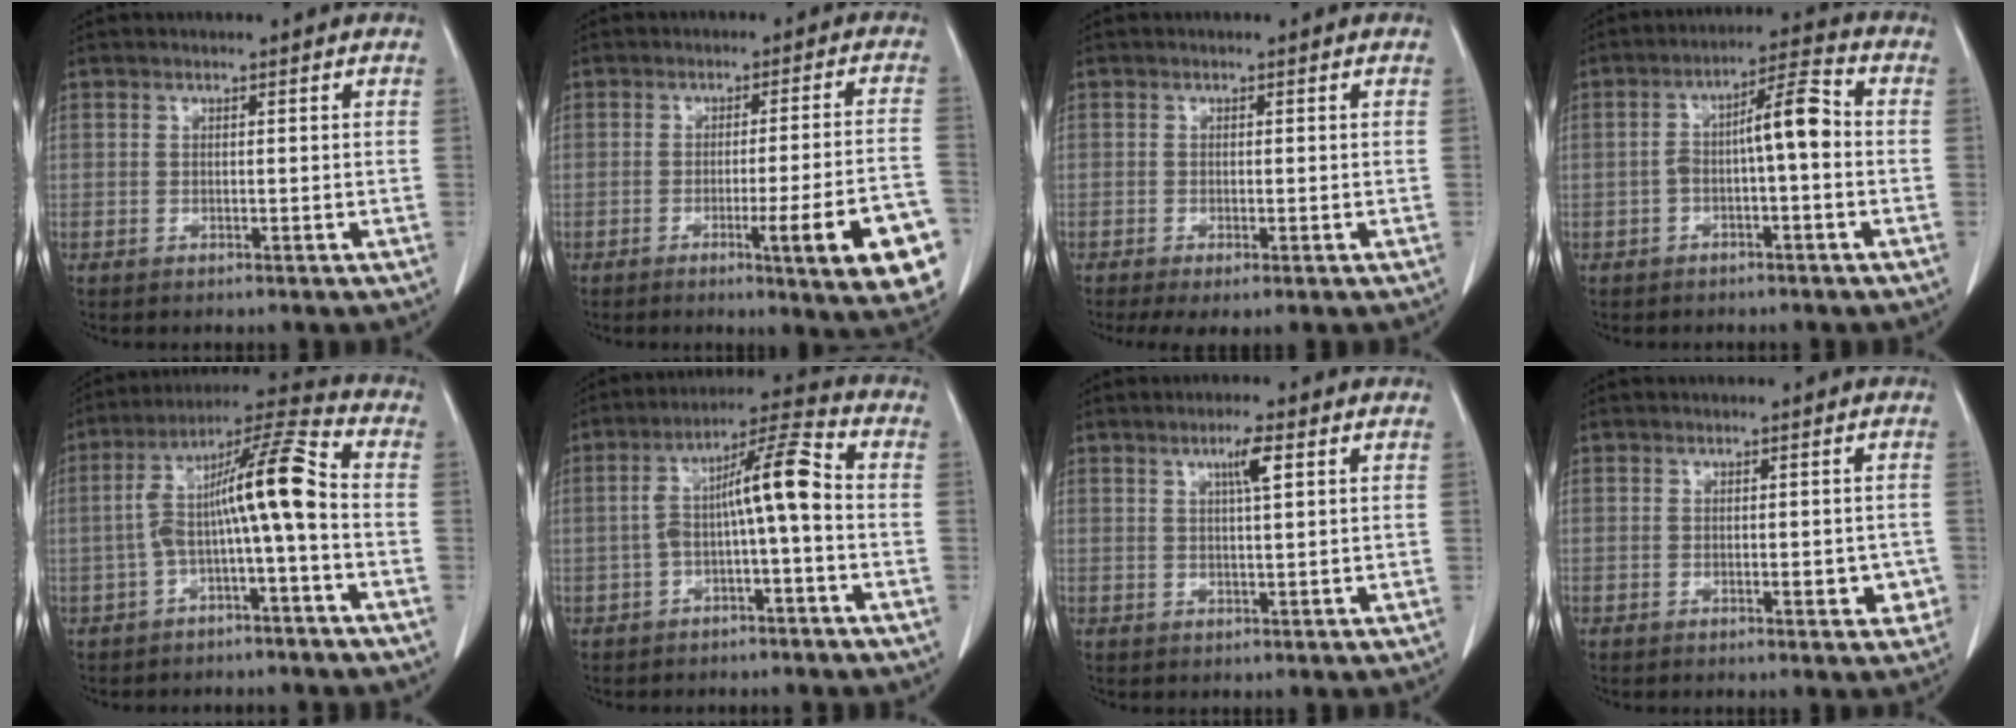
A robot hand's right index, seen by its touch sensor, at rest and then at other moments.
{"total": 13.9, "force": [-5.6, 0.1, 12.7], "torque": [-0.106, -0.005, -0.065]}
{"total": 3.6, "force": [-2.2, 1.0, 2.7], "torque": [-0.049, -0.013, -0.035]}
{"total": 7.1, "force": [-0.7, 1.3, 6.9], "torque": [-0.114, 0.031, -0.014]}
{"total": 11.6, "force": [-1.8, 0.5, 11.4], "torque": [-0.198, 0.042, -0.035]}
{"total": 9.1, "force": [-1.0, 0.9, 9.0], "torque": [-0.155, 0.038, -0.021]}
{"total": 3.3, "force": [1.4, 0.0, 3.0], "torque": [-0.053, 0.000, 0.023]}
{"total": 3.2, "force": [-1.0, 1.4, 2.7], "torque": [-0.023, 0.002, -0.010]}